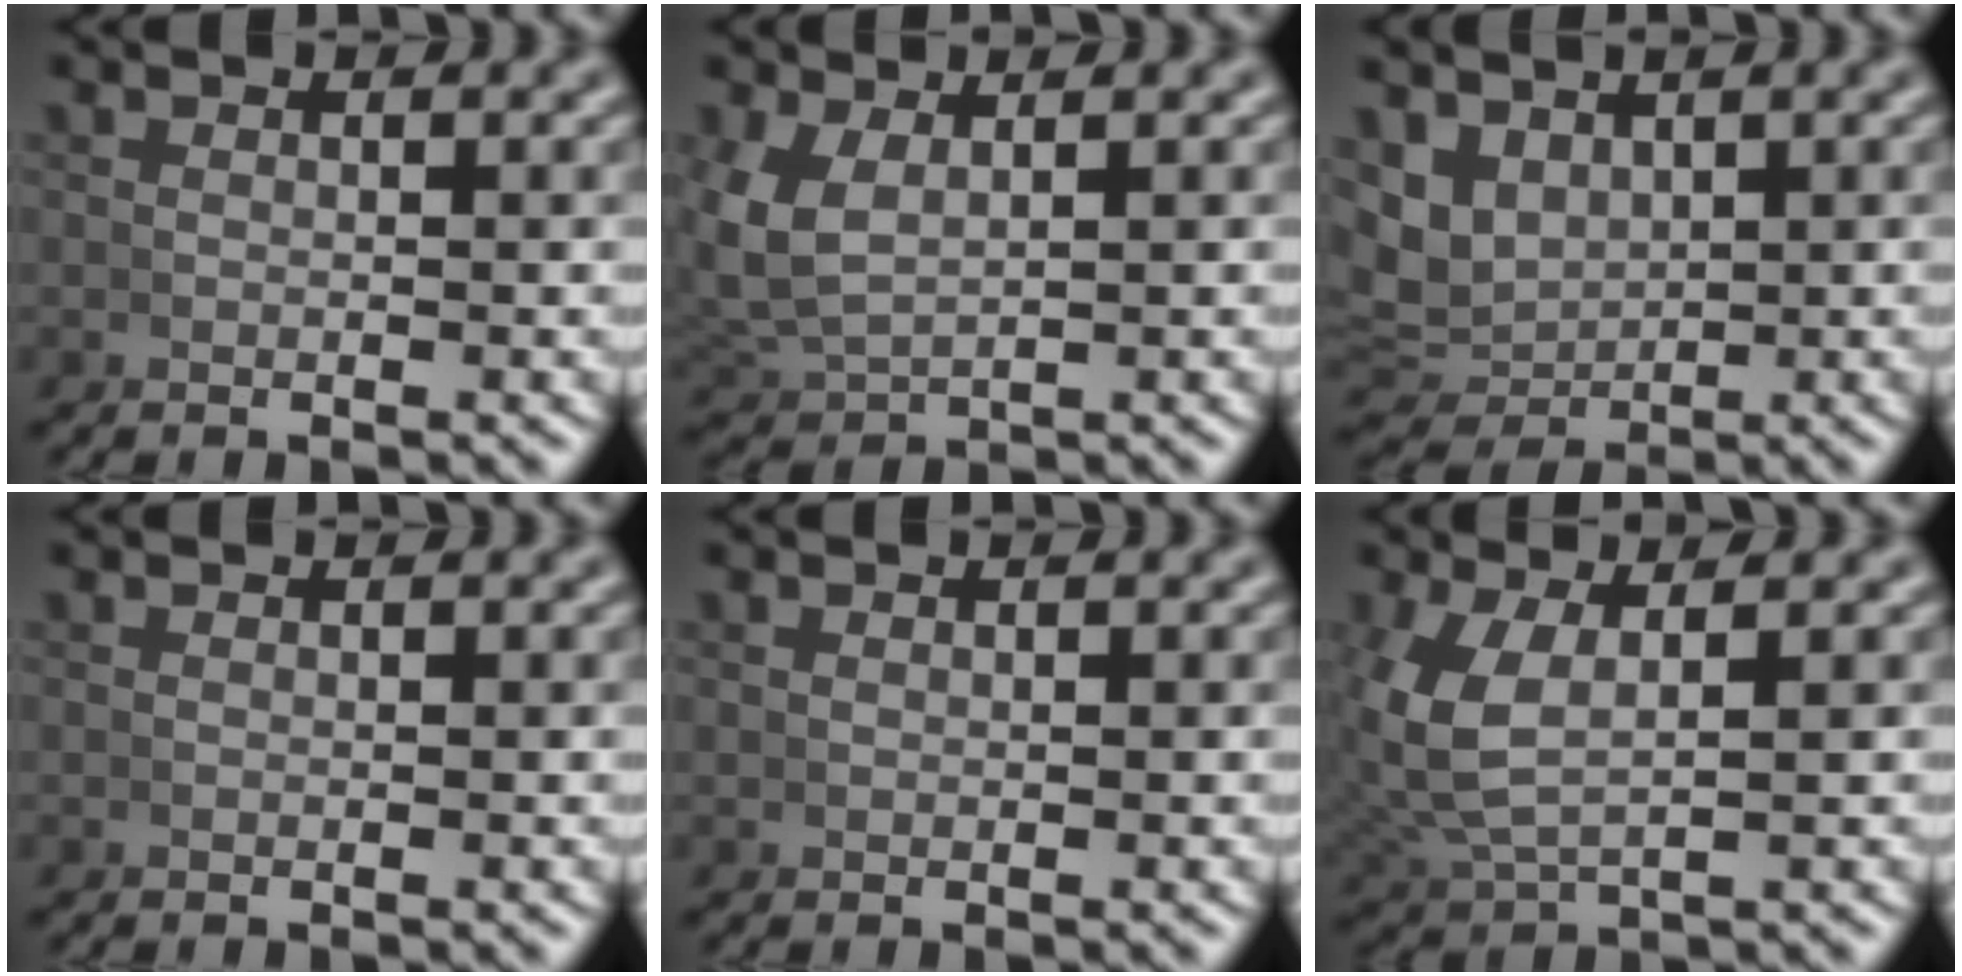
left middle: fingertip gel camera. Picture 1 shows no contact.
{"total": 4.1, "force": [1.1, 3.0, 2.5], "torque": [-0.087, -0.009, 0.035]}
{"total": 7.3, "force": [1.6, 6.3, 3.4], "torque": [-0.104, -0.027, 0.039]}
{"total": 0.0}
{"total": 0.0}
{"total": 5.1, "force": [1.1, 3.2, 3.9], "torque": [-0.114, -0.008, 0.033]}